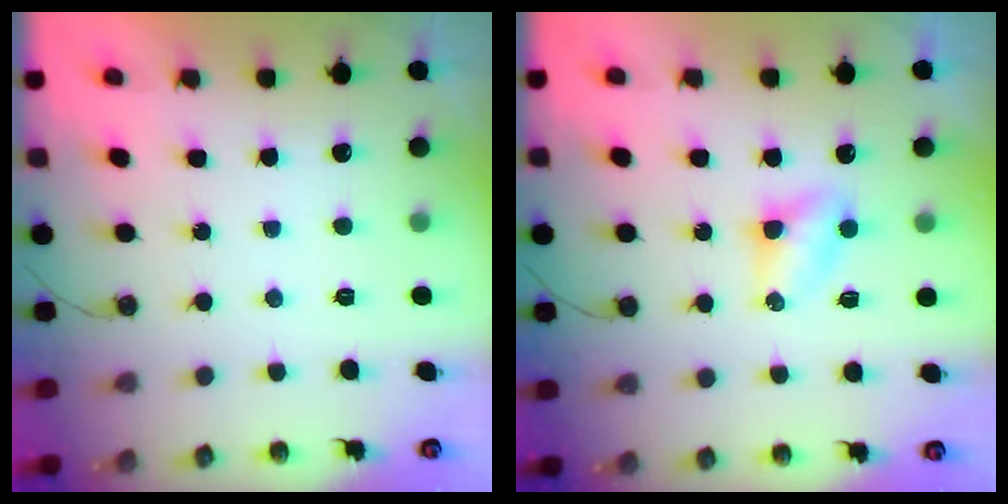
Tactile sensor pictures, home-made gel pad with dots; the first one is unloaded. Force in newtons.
{"total": 4.0, "press": 4.0, "slide": 0.5}